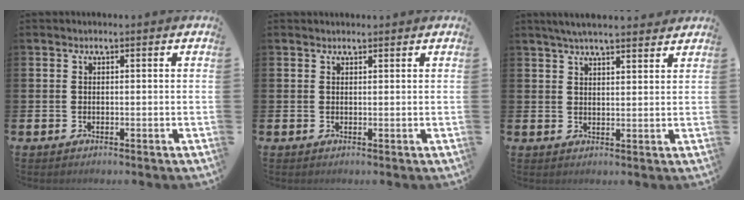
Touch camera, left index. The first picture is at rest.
{"total": 0.7, "force": [0.7, 0.2, 0.0], "torque": [0.012, -0.004, 0.010]}
{"total": 4.4, "force": [4.1, 0.5, 1.6], "torque": [-0.037, -0.010, 0.073]}